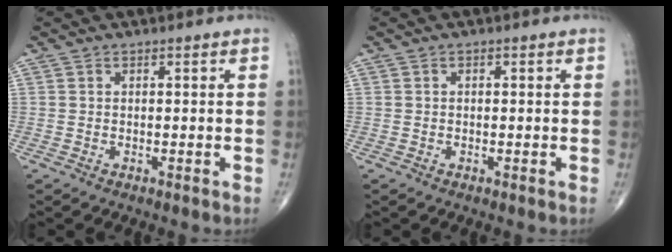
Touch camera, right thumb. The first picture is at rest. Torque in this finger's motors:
{"motor_torque": [-0.07, -0.23, -0.29, -0.22, -0.05]}